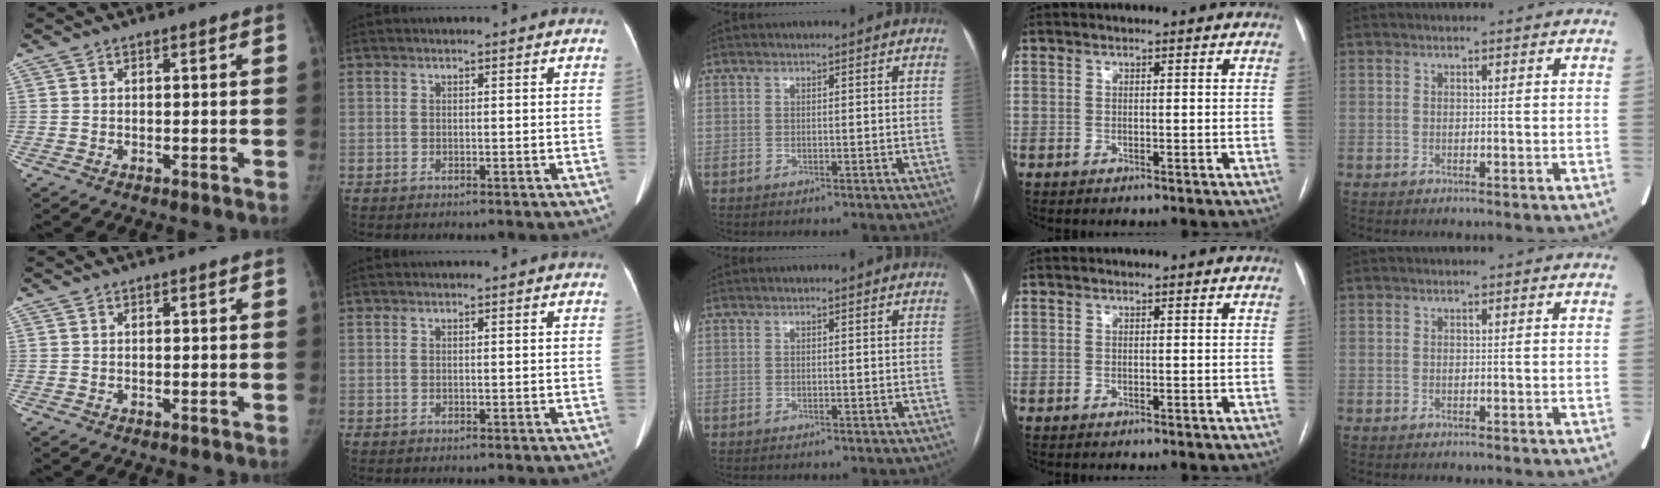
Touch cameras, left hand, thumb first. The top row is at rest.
{}